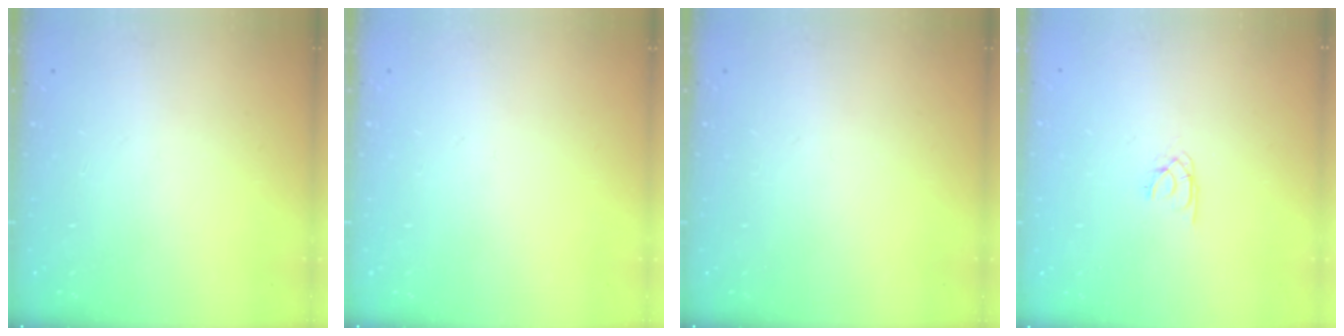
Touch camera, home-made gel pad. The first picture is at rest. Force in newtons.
{"total": 0.0}
{"total": 0.0}
{"total": 1.8, "press": 1.8, "slide": 0.3}